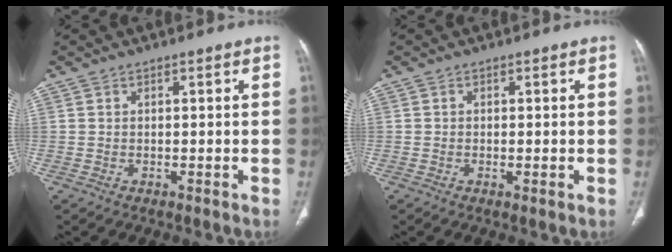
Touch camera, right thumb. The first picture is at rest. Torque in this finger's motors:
{"motor_torque": [-0.71, 0.43, -0.39, 0.03, -0.14]}